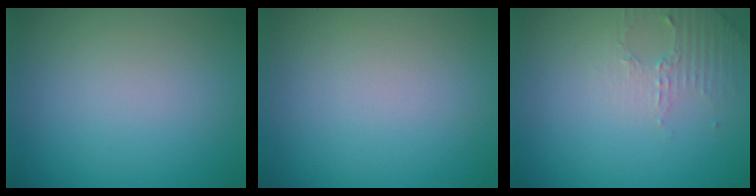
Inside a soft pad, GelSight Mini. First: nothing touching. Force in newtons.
{"total": 0.0}
{"total": 2.2, "press": 2.1, "slide": 0.6}